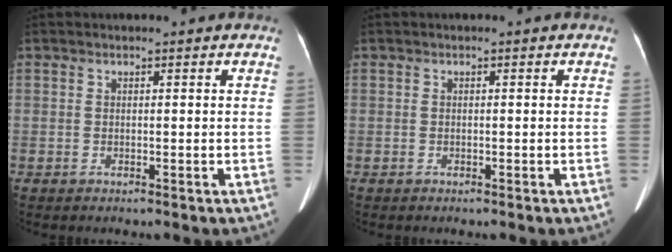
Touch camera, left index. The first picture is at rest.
{"total": 0.0}